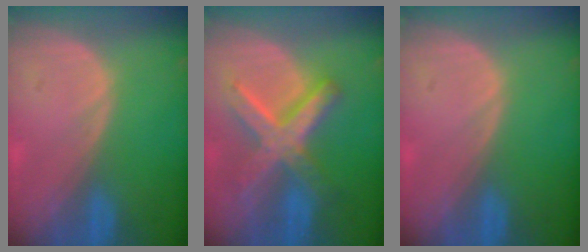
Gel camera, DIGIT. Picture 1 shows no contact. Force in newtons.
{"total": 8.8, "press": 8.8, "slide": 0.7}
{"total": 0.0}